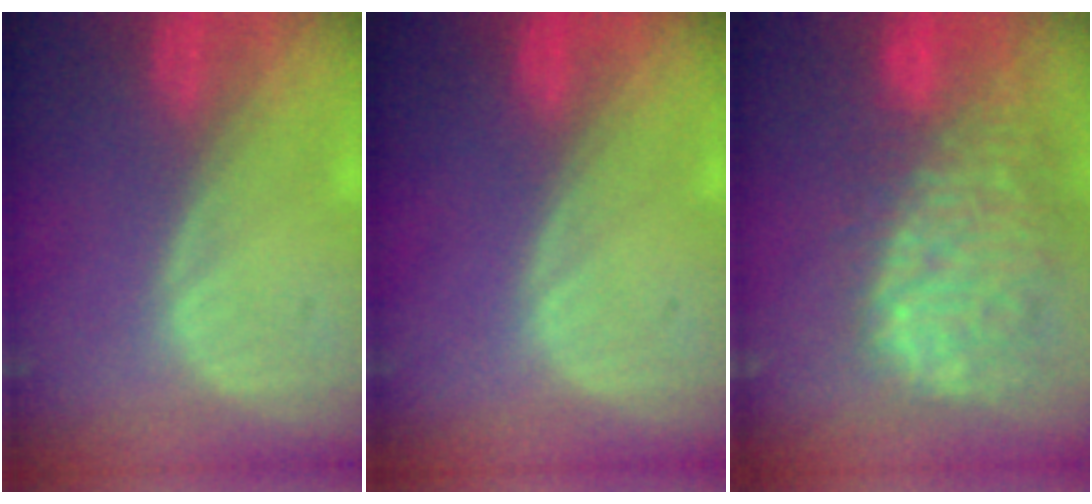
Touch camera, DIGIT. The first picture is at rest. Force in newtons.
{"total": 0.0}
{"total": 13.5, "press": 11.4, "slide": 7.3}